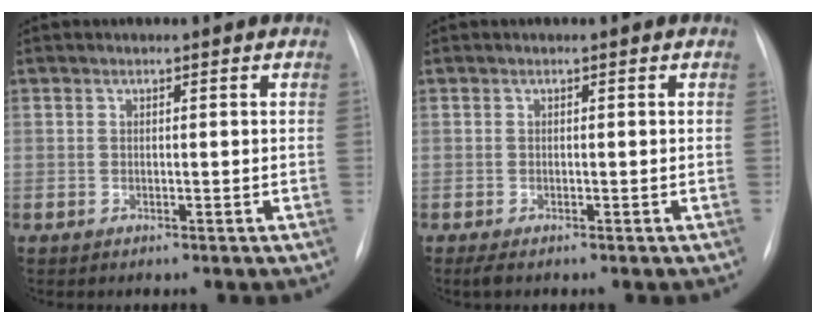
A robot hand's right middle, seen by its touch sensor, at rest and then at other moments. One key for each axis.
{"total": 1.2, "fx": -0.9, "fy": 0.3, "fz": 0.8, "tx": -0.014, "ty": -0.004, "tz": -0.013}